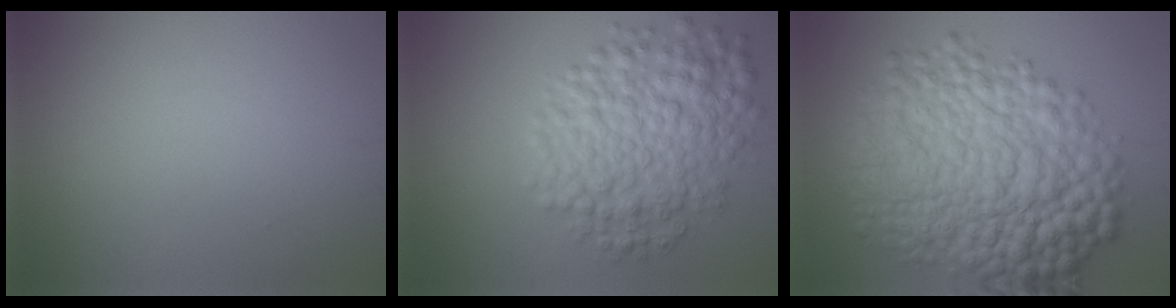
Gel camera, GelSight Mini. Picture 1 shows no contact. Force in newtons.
{"total": 7.5, "press": 7.5, "slide": 0.1}
{"total": 13.5, "press": 13.5, "slide": 0.1}